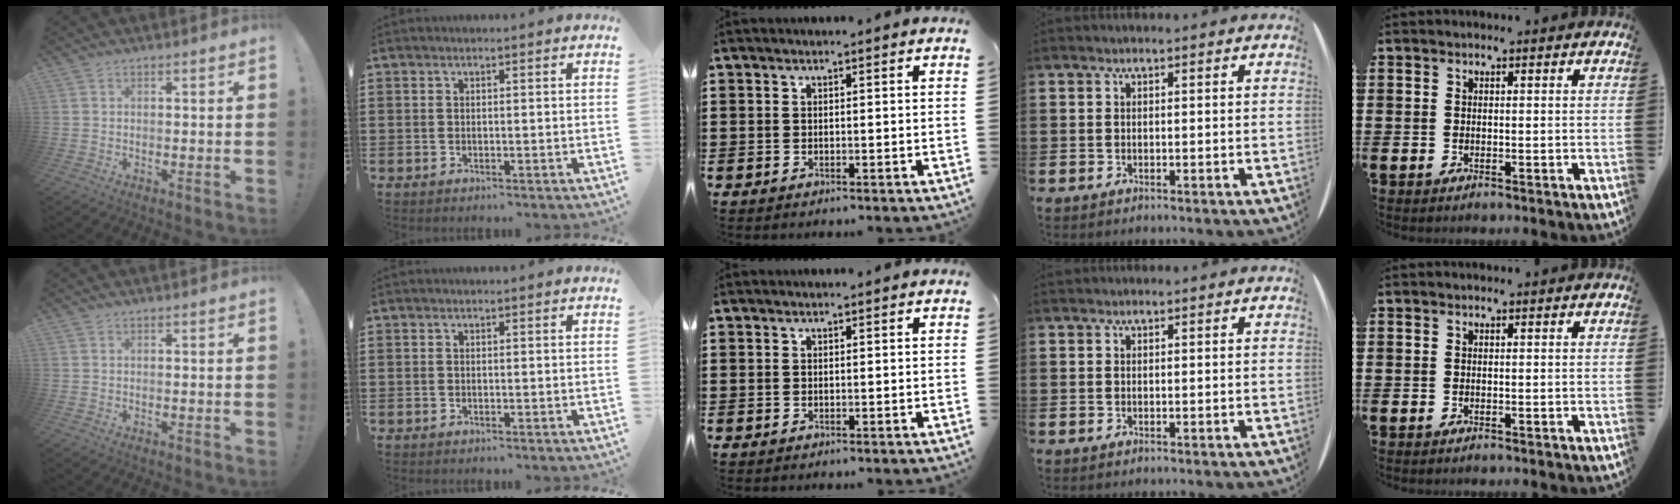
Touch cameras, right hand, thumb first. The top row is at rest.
{}